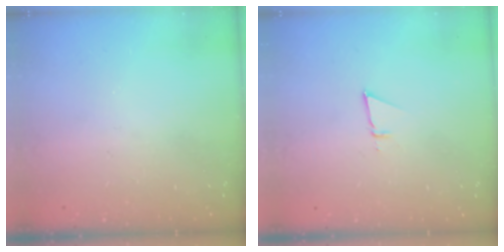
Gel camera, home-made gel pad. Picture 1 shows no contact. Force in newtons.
{"total": 4.3, "press": 4.2, "slide": 0.7}